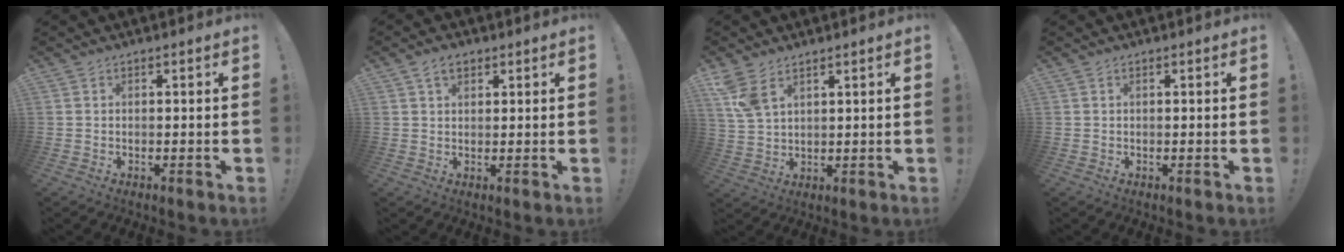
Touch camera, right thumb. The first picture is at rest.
{"total": 4.0, "force": [2.2, 2.3, 2.3], "torque": [-0.041, -0.001, 0.042]}
{"total": 6.4, "force": [4.1, 3.0, 3.8], "torque": [-0.073, -0.016, 0.081]}
{"total": 0.0}